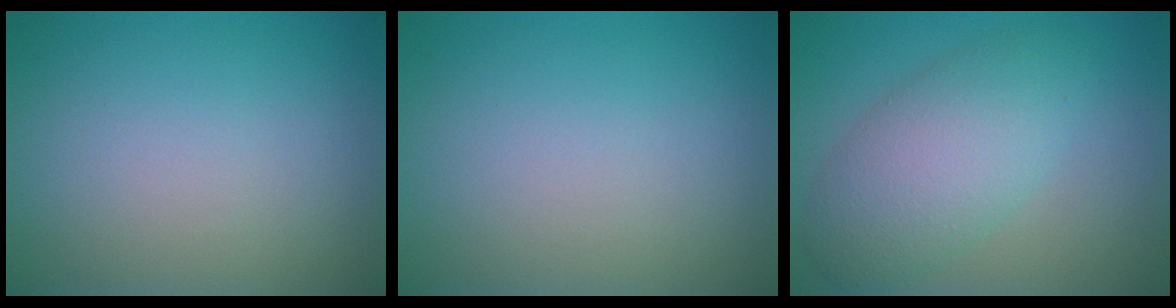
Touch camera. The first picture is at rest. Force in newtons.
{"total": 0.0}
{"total": 4.3, "press": 4.3, "slide": 0.3}